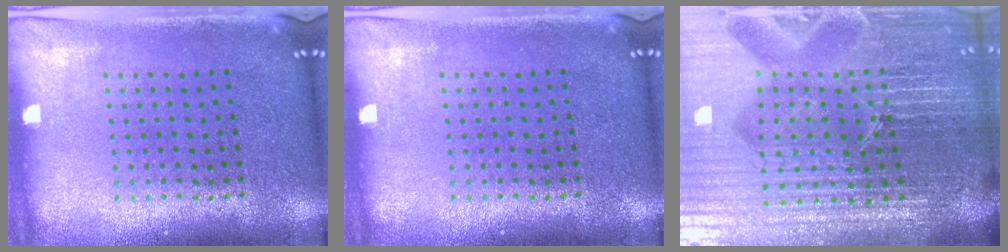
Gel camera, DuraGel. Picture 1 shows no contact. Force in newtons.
{"total": 0.0}
{"total": 7.2, "press": 6.2, "slide": 3.5}